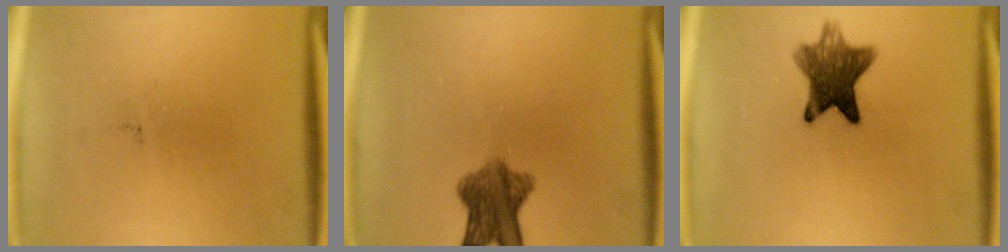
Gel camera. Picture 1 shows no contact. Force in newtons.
{"total": 7.3}
{"total": 8.9}